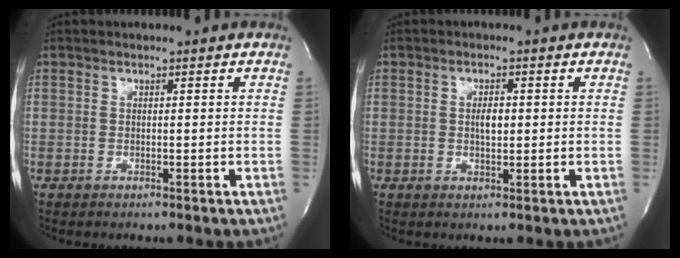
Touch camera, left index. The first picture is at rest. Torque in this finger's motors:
{"motor_torque": [0.15, -0.07, 0.00, 0.02]}